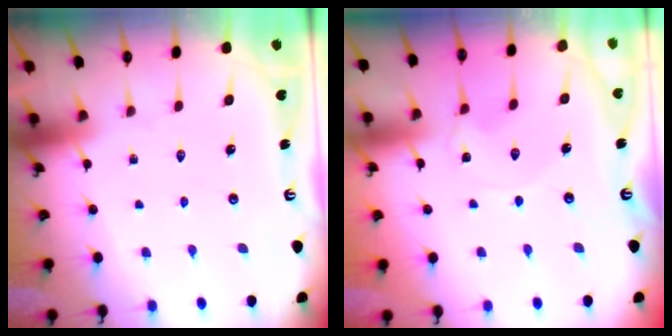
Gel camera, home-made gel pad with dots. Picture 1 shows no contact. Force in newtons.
{"total": 0.0}